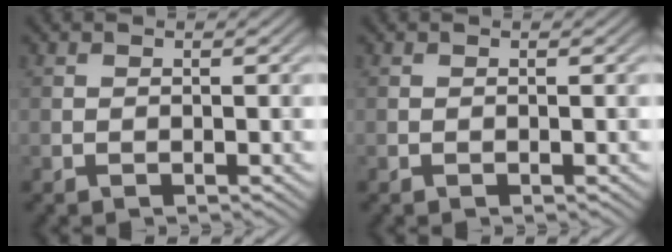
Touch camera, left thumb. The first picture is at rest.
{"total": 0.0}